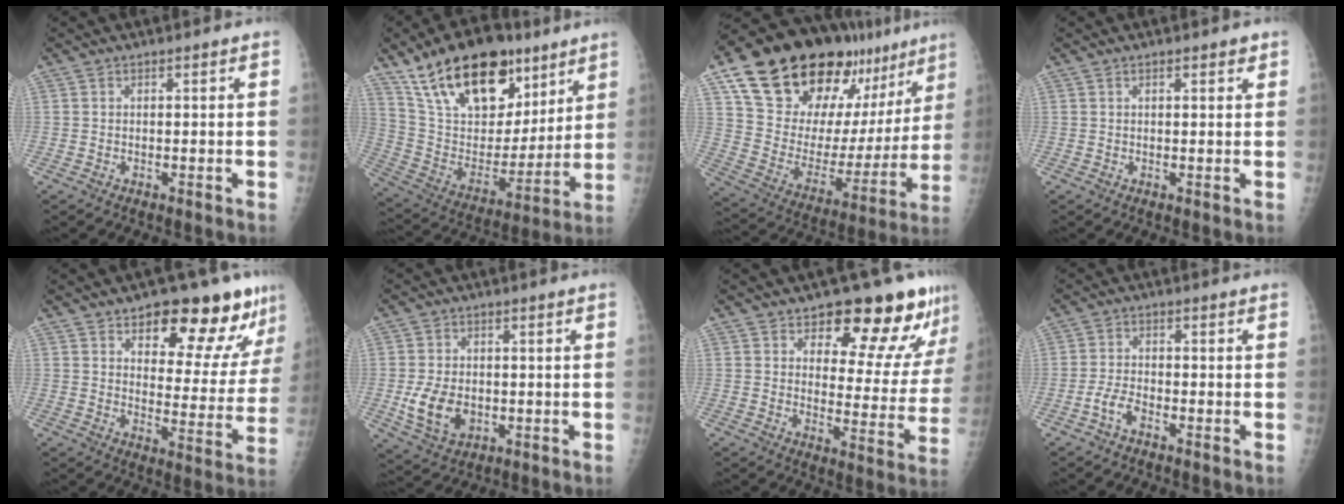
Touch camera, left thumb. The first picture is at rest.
{"total": 25.3, "force": [15.7, 13.4, 14.7], "torque": [-0.213, -0.045, 0.275]}
{"total": 30.7, "force": [20.2, 14.0, 18.4], "torque": [-0.256, -0.050, 0.316]}
{"total": 1.4, "force": [0.9, 0.6, 0.9], "torque": [-0.002, -0.003, 0.009]}
{"total": 17.1, "force": [11.3, 6.8, 10.9], "torque": [-0.091, -0.064, 0.156]}
{"total": 8.4, "force": [-1.3, 6.1, 5.7], "torque": [-0.091, -0.005, -0.013]}
{"total": 16.1, "force": [12.0, 6.4, 8.6], "torque": [-0.053, -0.084, 0.150]}
{"total": 3.4, "force": [-2.0, 1.7, 2.2], "torque": [-0.047, 0.013, -0.042]}